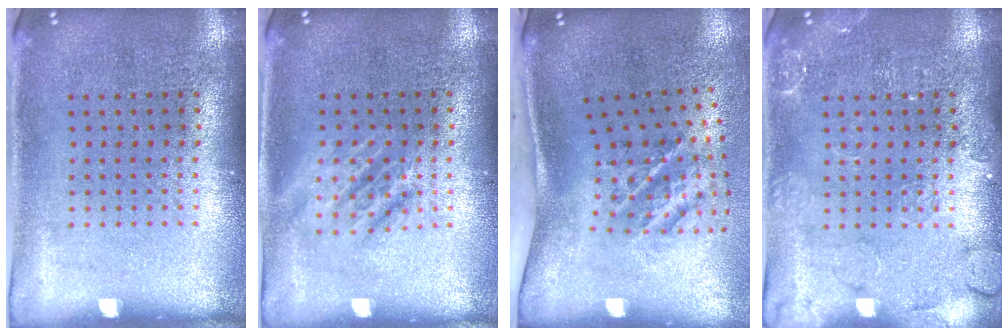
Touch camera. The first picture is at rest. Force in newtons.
{"total": 1.1, "press": 1.1, "slide": 0.2}
{"total": 2.2, "press": 1.2, "slide": 1.8}
{"total": 2.5, "press": 2.5, "slide": 0.4}